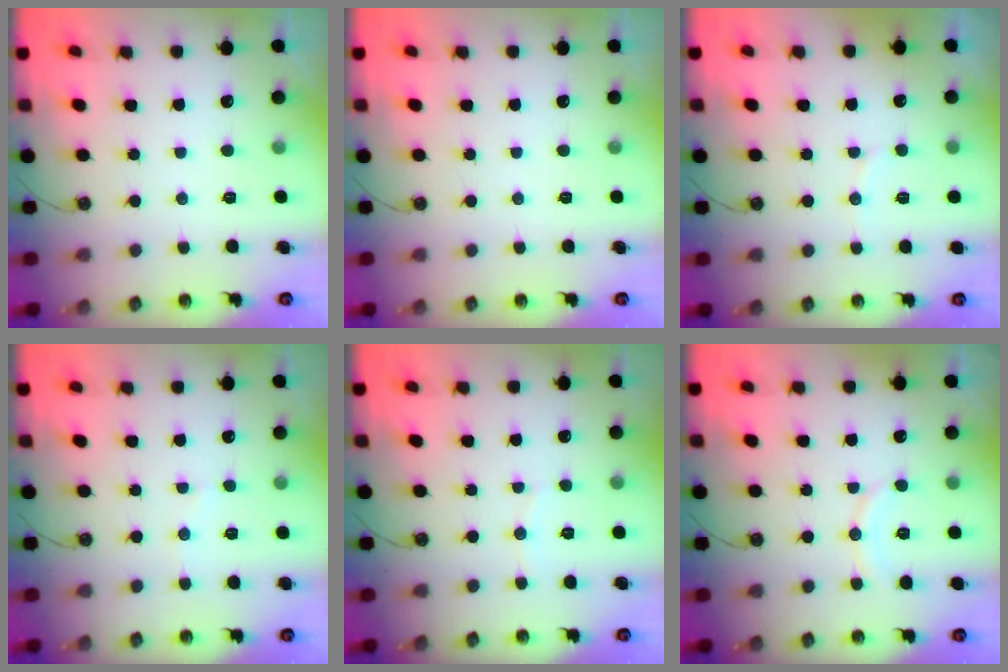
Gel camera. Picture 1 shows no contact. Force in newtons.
{"total": 0.0}
{"total": 4.5, "press": 4.3, "slide": 1.4}
{"total": 3.9, "press": 3.9, "slide": 0.4}
{"total": 3.0, "press": 3.0, "slide": 0.4}
{"total": 6.3, "press": 6.3, "slide": 0.7}